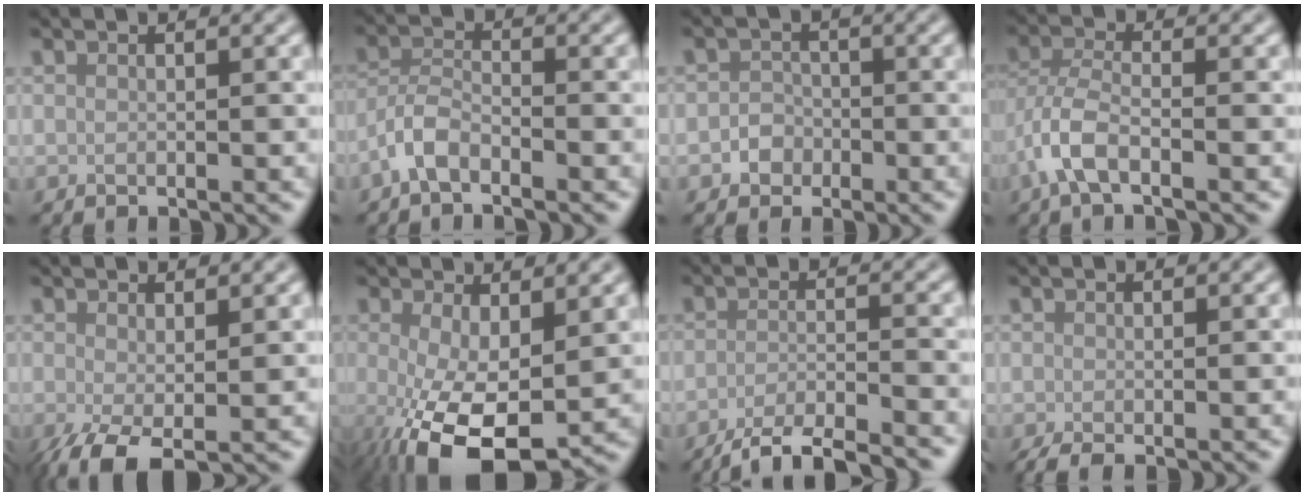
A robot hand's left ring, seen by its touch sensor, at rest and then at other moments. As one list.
[{"total": 2.9, "force": [-2.0, 1.1, 1.8], "torque": [-0.039, 0.009, -0.048]}, {"total": 1.8, "force": [-0.7, 1.6, 0.4], "torque": [0.002, 0.005, -0.016]}, {"total": 4.3, "force": [-1.9, 1.6, 3.5], "torque": [-0.080, 0.006, -0.048]}, {"total": 3.7, "force": [-1.2, 1.3, 3.2], "torque": [-0.071, -0.011, -0.025]}, {"total": 10.3, "force": [-2.8, 4.3, 8.9], "torque": [-0.172, -0.028, -0.038]}, {"total": 5.5, "force": [-4.5, 1.0, 3.0], "torque": [-0.046, -0.004, -0.082]}, {"total": 1.5, "force": [-0.9, 0.4, 1.2], "torque": [-0.025, -0.010, -0.017]}]